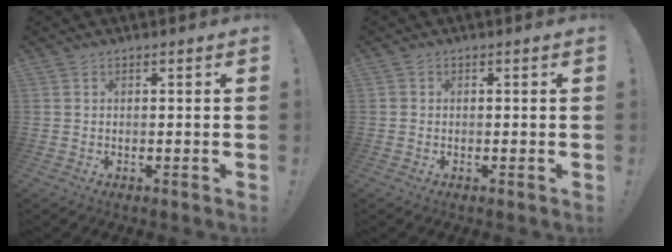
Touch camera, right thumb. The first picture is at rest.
{"total": 0.7, "force": [-0.2, 0.7, 0.2], "torque": [-0.004, 0.003, -0.003]}